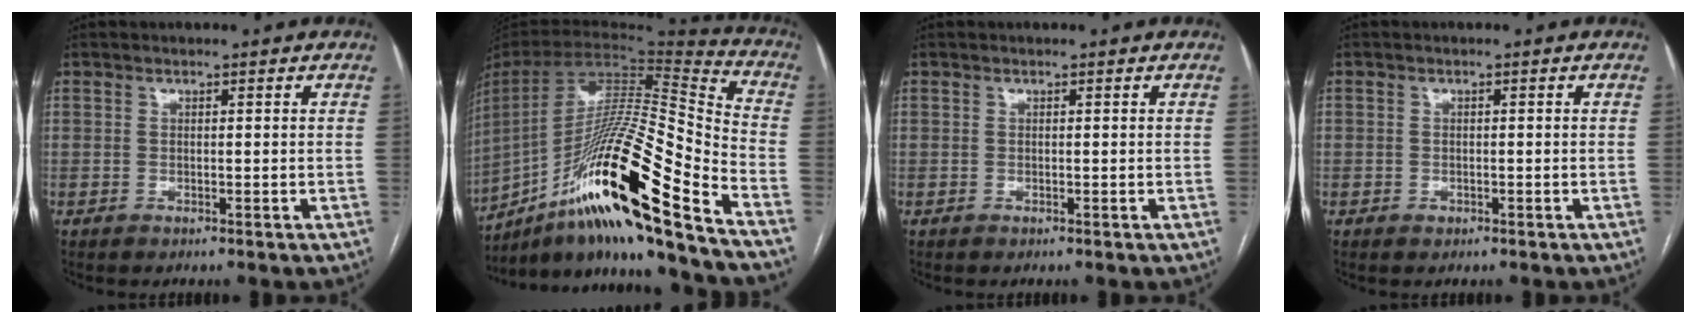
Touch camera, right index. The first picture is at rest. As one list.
[{"total": 28.5, "force": [-16.1, 1.6, 23.4], "torque": [-0.417, -0.022, -0.288]}, {"total": 0.0}, {"total": 1.3, "force": [-0.5, 1.1, 0.2], "torque": [-0.001, 0.005, -0.007]}]